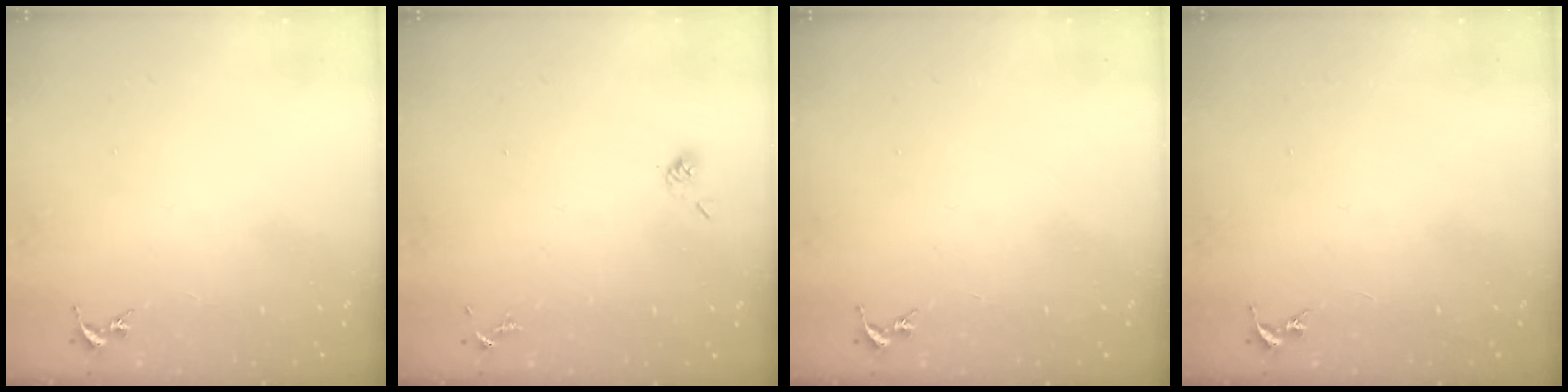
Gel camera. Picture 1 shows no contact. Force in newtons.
{"total": 3.8, "press": 3.7, "slide": 0.8}
{"total": 0.0}
{"total": 0.0}